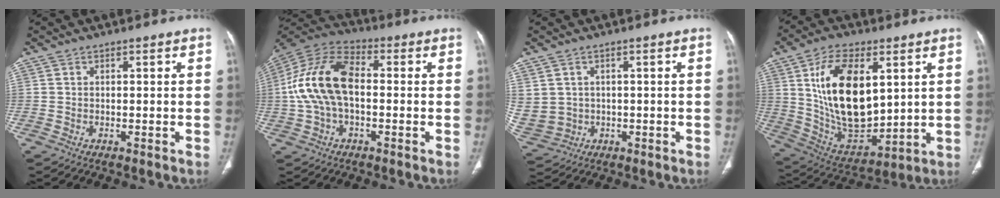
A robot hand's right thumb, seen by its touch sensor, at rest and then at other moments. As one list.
[{"total": 15.7, "force": [-0.1, 9.2, 12.7], "torque": [-0.256, 0.040, -0.009]}, {"total": 9.6, "force": [0.4, 8.9, 3.6], "torque": [-0.108, 0.012, 0.039]}, {"total": 22.2, "force": [5.2, 11.9, 18.0], "torque": [-0.302, -0.028, 0.111]}]